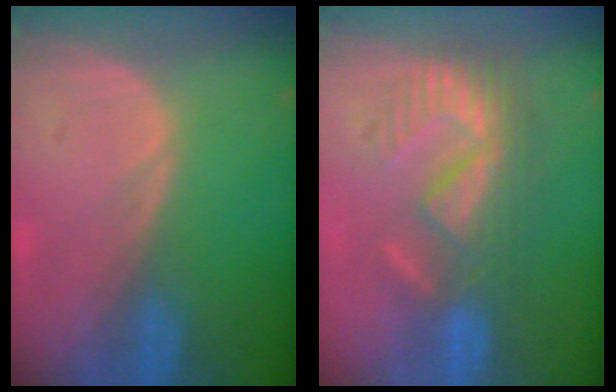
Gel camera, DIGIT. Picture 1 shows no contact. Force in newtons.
{"total": 9.5, "press": 8.2, "slide": 4.9}